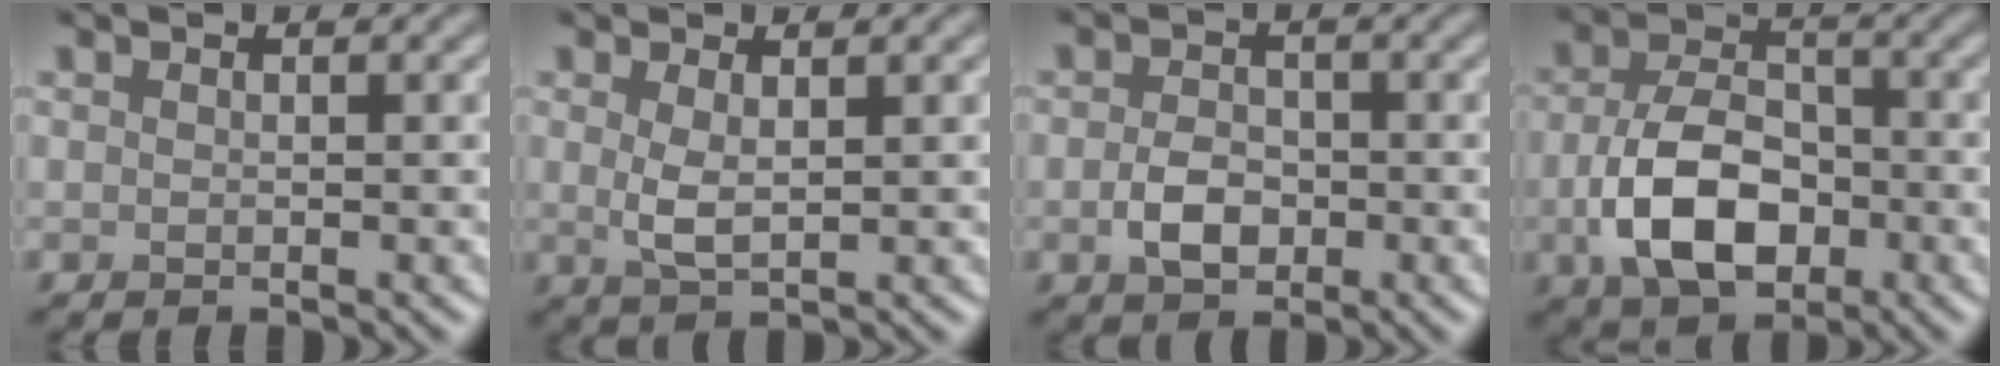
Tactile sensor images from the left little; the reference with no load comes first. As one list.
[{"total": 2.2, "force": [0.6, 0.8, 2.0], "torque": [-0.045, -0.003, 0.013]}, {"total": 3.1, "force": [-0.8, 2.2, 2.1], "torque": [-0.038, -0.003, -0.018]}, {"total": 7.7, "force": [-2.0, 4.8, 5.6], "torque": [-0.116, -0.003, -0.040]}]